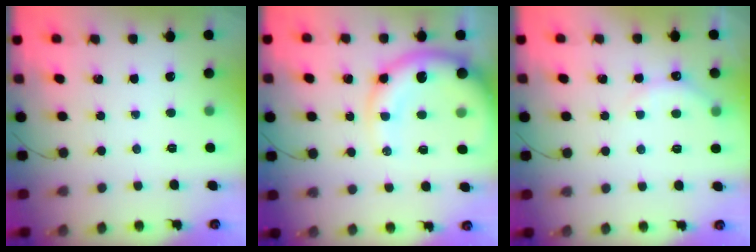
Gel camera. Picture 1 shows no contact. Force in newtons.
{"total": 13.4, "press": 13.1, "slide": 3.0}
{"total": 6.2, "press": 6.1, "slide": 1.1}